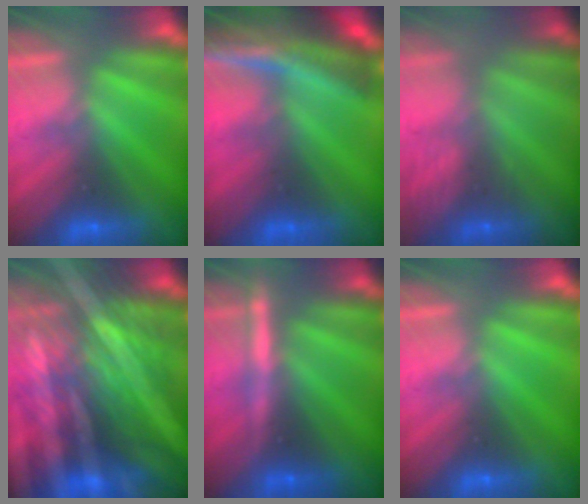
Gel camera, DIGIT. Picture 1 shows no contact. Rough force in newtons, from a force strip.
{"total": 7.5}
{"total": 2.8}
{"total": 9.6}
{"total": 3.3}
{"total": 0.0}